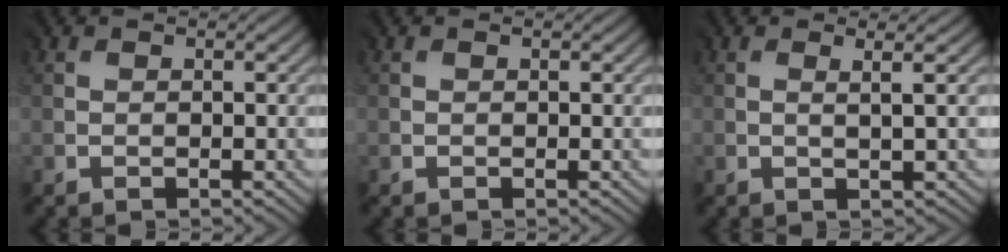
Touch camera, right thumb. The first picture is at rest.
{"total": 0.0}
{"total": 1.1, "force": [0.2, -0.2, 1.1], "torque": [-0.013, 0.009, -0.001]}